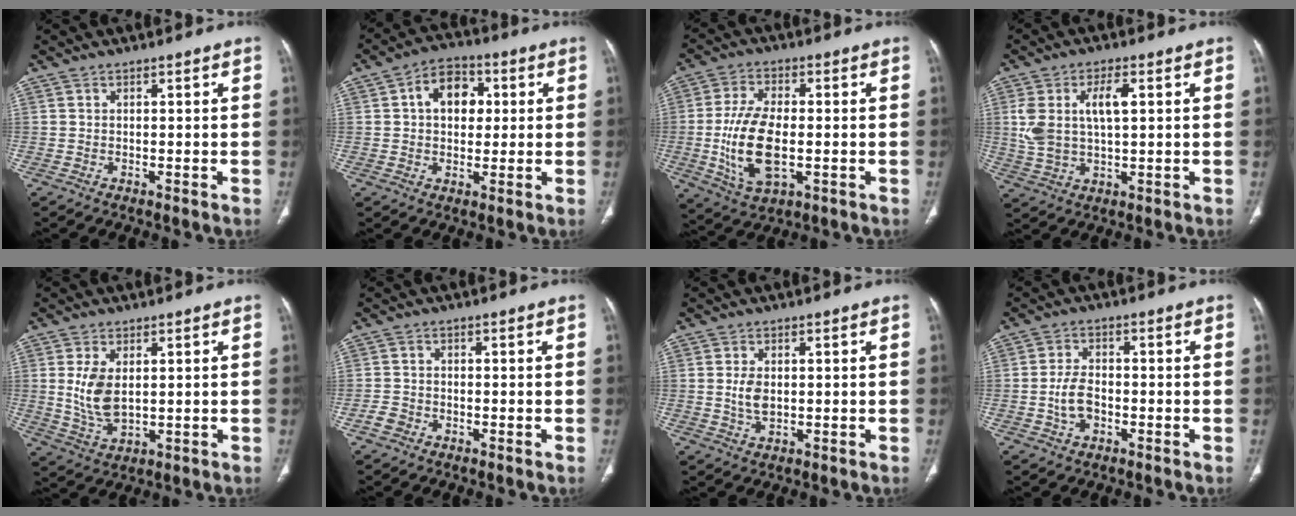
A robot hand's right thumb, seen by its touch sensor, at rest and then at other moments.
{"total": 9.2, "force": [1.8, 6.6, 6.2], "torque": [-0.063, 0.011, 0.021]}
{"total": 13.6, "force": [-1.8, 6.9, 11.5], "torque": [-0.226, -0.001, -0.025]}
{"total": 9.6, "force": [2.1, 4.6, 8.2], "torque": [-0.171, 0.004, 0.045]}
{"total": 7.6, "force": [1.1, 4.2, 6.2], "torque": [-0.119, -0.014, 0.031]}
{"total": 2.3, "force": [-1.3, 1.7, 0.7], "torque": [-0.013, 0.009, -0.026]}
{"total": 3.8, "force": [0.2, 2.2, 3.0], "torque": [-0.060, -0.004, 0.006]}
{"total": 5.1, "force": [-1.3, 3.3, 3.6], "torque": [-0.066, 0.016, -0.025]}